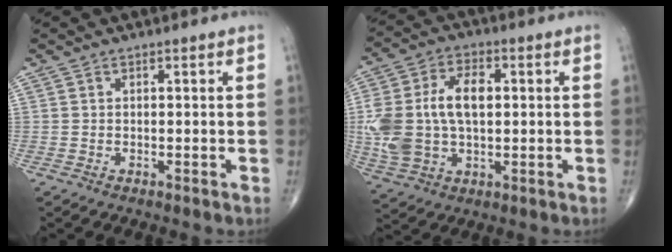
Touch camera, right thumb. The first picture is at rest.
{"total": 15.8, "force": [0.9, 9.6, 12.5], "torque": [-0.258, 0.015, 0.024]}